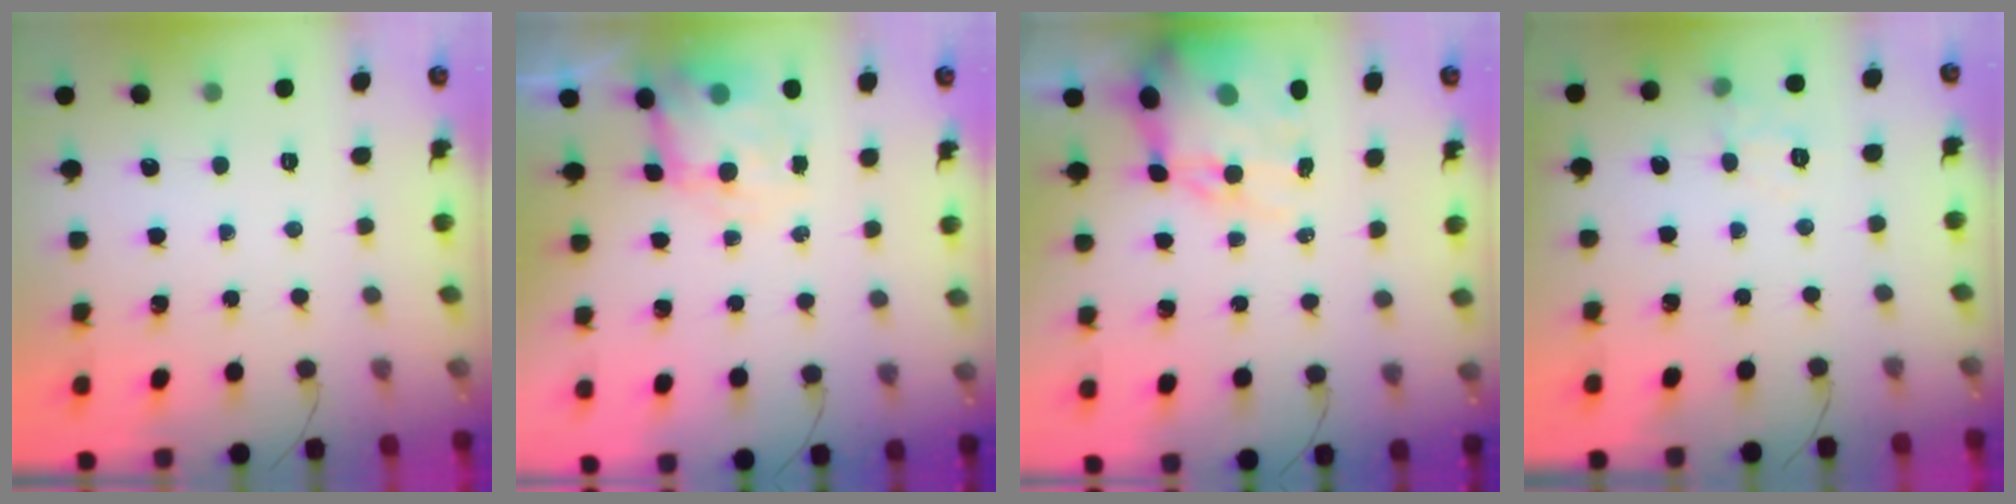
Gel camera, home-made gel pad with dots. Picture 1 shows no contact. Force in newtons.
{"total": 7.5, "press": 7.4, "slide": 1.4}
{"total": 13.4, "press": 12.9, "slide": 3.6}
{"total": 6.7, "press": 6.5, "slide": 1.5}